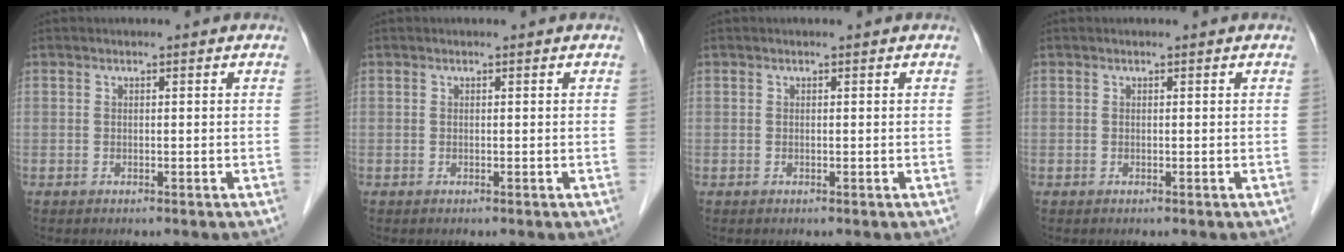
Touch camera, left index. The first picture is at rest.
{"total": 0.0}
{"total": 0.0}
{"total": 0.0}